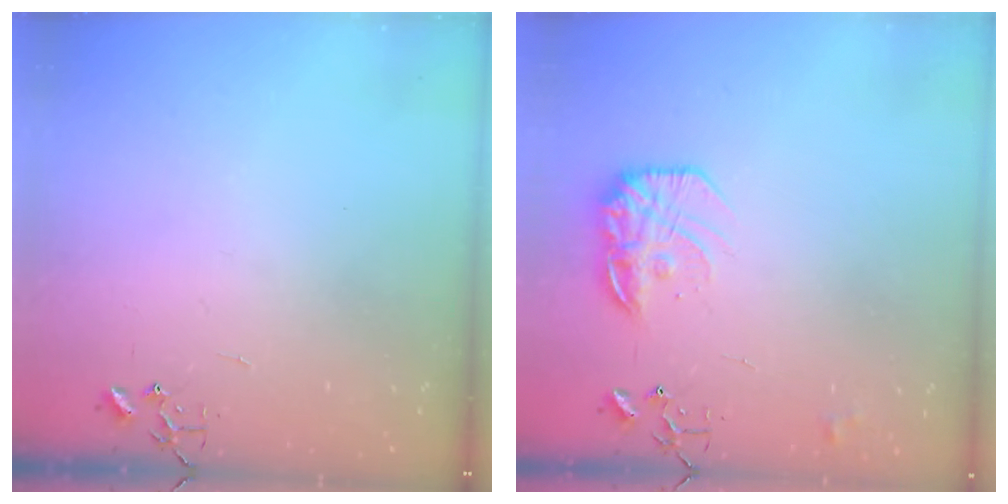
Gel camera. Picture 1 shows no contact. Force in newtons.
{"total": 15.5, "press": 15.5, "slide": 1.0}